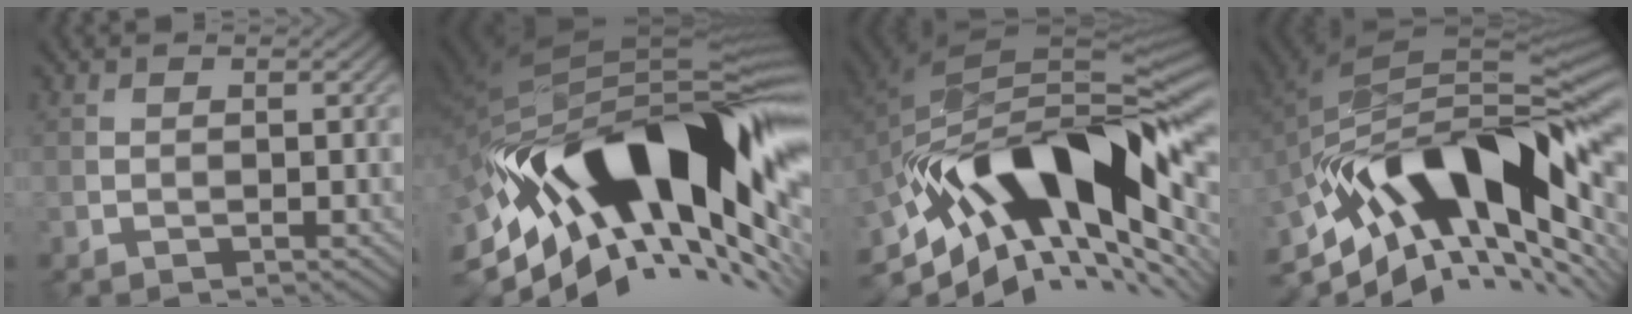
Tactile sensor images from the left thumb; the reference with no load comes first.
{"total": 20.9, "force": [-4.9, 8.5, 18.4], "torque": [-0.308, 0.004, -0.097]}
{"total": 18.2, "force": [-5.9, 8.1, 15.2], "torque": [-0.261, 0.007, -0.112]}
{"total": 17.3, "force": [-5.5, 7.7, 14.5], "torque": [-0.240, 0.013, -0.107]}